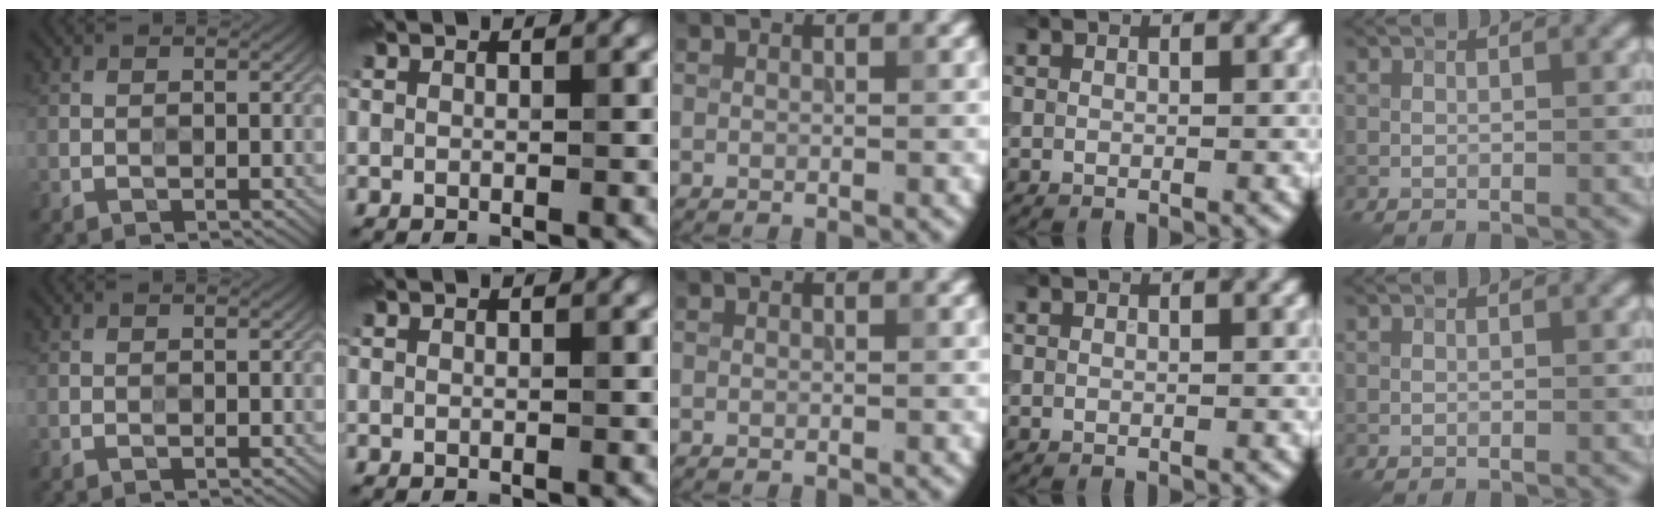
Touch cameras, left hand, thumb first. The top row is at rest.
{"thumb": {"total": 1.2, "force": [0.9, -0.5, -0.7], "torque": [0.014, 0.007, 0.008]}}